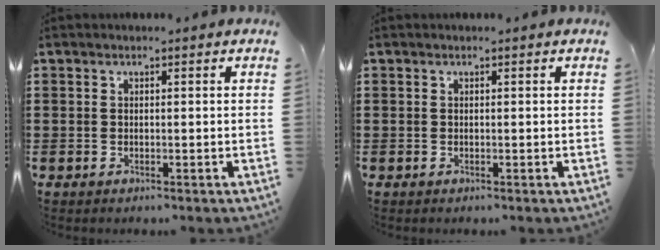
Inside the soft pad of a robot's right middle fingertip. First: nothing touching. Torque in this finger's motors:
{"motor_torque": [0.00, 0.00, 0.10, -0.01]}